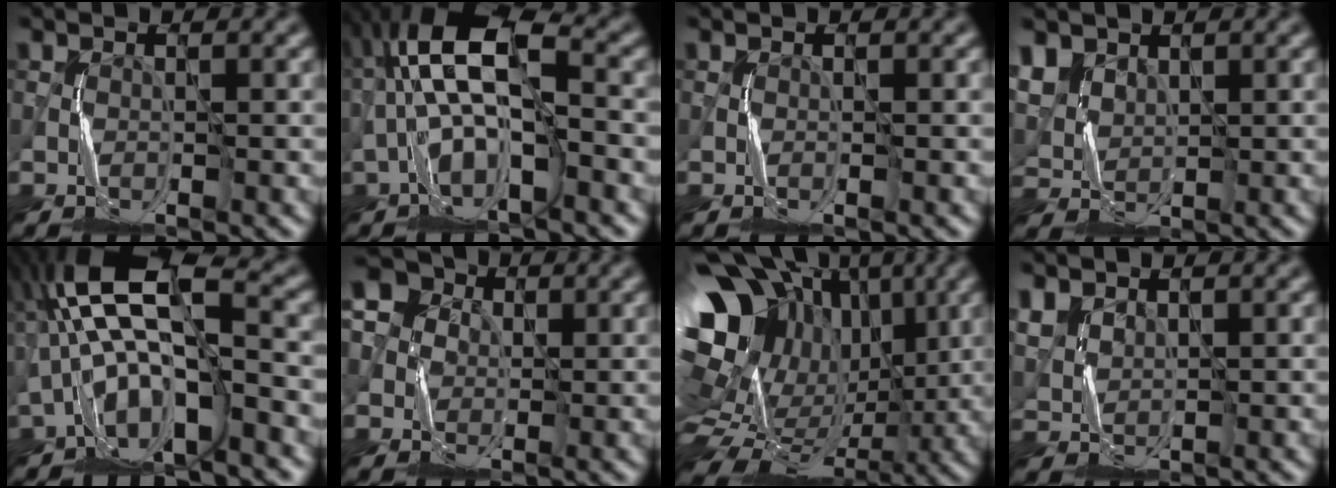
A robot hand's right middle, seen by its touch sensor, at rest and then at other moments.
{"total": 8.1, "force": [-0.8, 3.1, 7.5], "torque": [-0.137, 0.030, -0.020]}
{"total": 0.0}
{"total": 3.2, "force": [2.4, 2.1, 0.6], "torque": [-0.023, 0.002, 0.056]}
{"total": 11.5, "force": [-1.4, 4.3, 10.6], "torque": [-0.195, 0.029, -0.025]}
{"total": 4.8, "force": [0.2, 4.4, 1.7], "torque": [-0.035, 0.020, -0.014]}
{"total": 17.4, "force": [4.9, 13.2, 10.2], "torque": [-0.197, 0.013, 0.118]}
{"total": 2.1, "force": [1.9, 1.0, 0.0], "torque": [-0.005, 0.000, 0.048]}